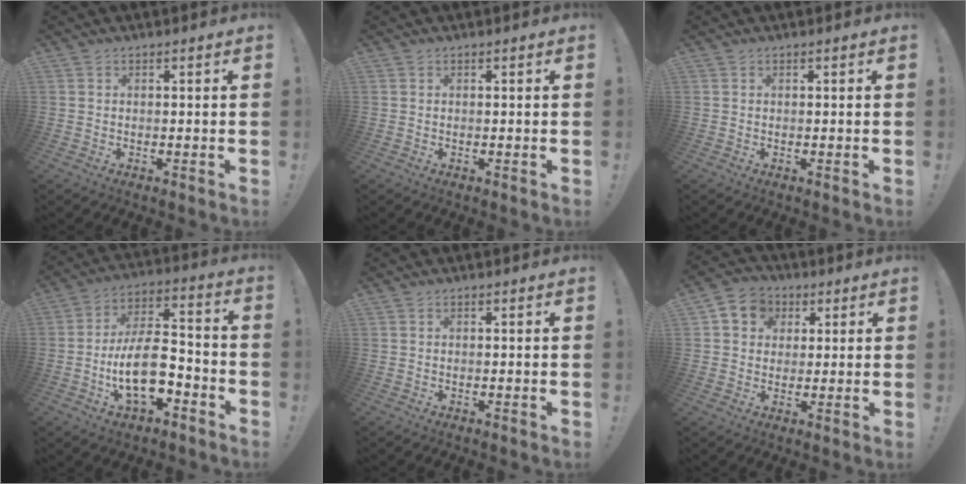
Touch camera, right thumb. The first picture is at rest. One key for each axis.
{"total": 0.0}
{"total": 0.0}
{"total": 15.4, "fx": -5.4, "fy": 7.9, "fz": 12.1, "tx": -0.219, "ty": 0.026, "tz": -0.092}
{"total": 0.0}
{"total": 7.8, "fx": 2.0, "fy": 7.1, "fz": 2.8, "tx": -0.038, "ty": -0.001, "tz": 0.042}